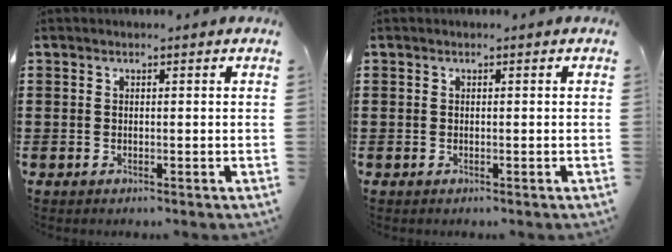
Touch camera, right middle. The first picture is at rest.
{"total": 0.0}